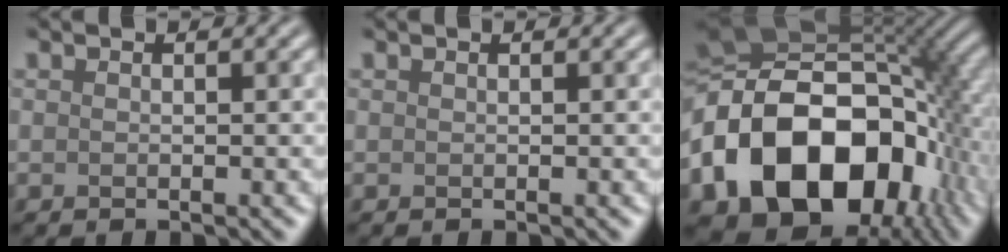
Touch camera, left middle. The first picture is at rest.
{"total": 0.0}
{"total": 20.6, "force": [-4.7, 14.1, 14.3], "torque": [-0.294, -0.012, -0.084]}